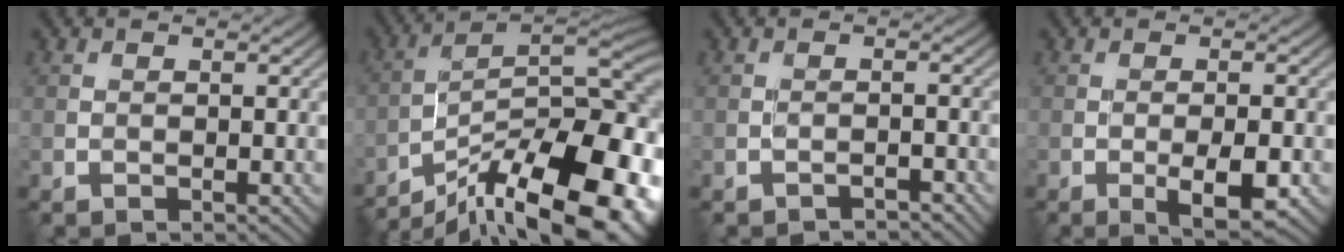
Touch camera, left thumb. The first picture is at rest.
{"total": 19.0, "force": [-12.4, 6.2, 13.1], "torque": [-0.175, 0.000, -0.194]}
{"total": 1.8, "force": [-1.7, 0.3, 0.5], "torque": [-0.004, 0.003, -0.031]}
{"total": 4.7, "force": [-1.8, 1.3, 4.1], "torque": [-0.070, -0.002, -0.025]}